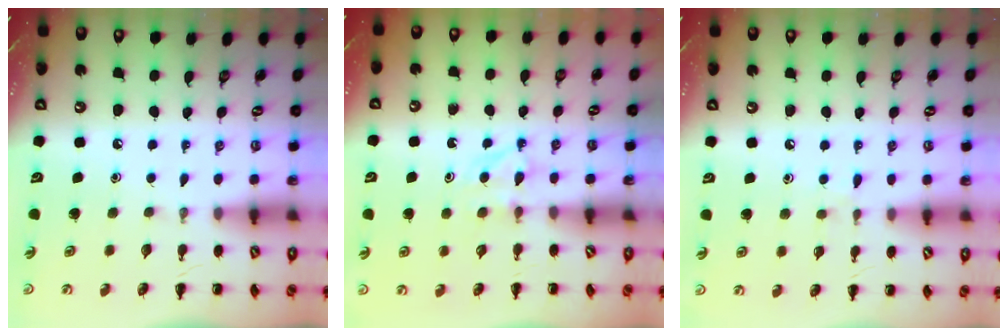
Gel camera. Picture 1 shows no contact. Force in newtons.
{"total": 4.9, "press": 4.6, "slide": 1.6}
{"total": 4.0, "press": 3.6, "slide": 1.6}